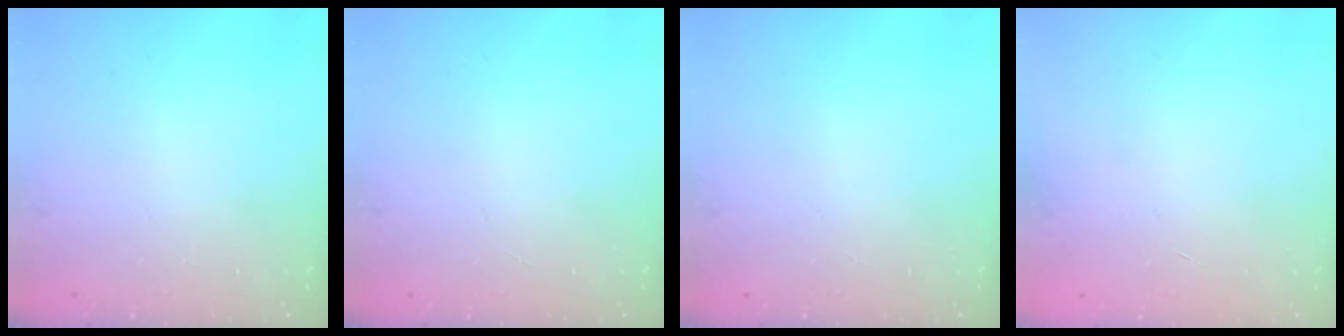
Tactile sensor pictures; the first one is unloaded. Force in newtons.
{"total": 0.0}
{"total": 0.0}
{"total": 0.5, "press": 0.5, "slide": 0.1}